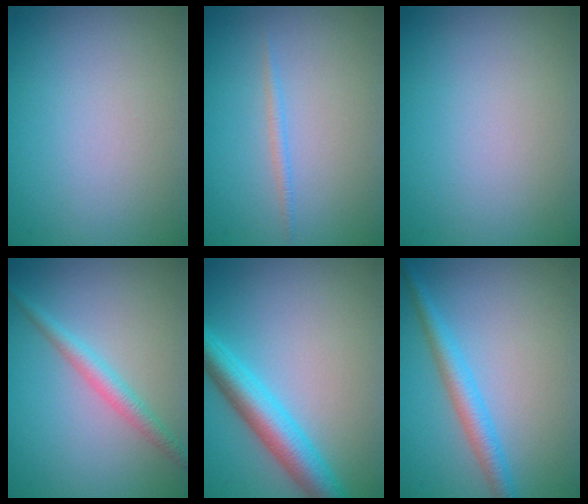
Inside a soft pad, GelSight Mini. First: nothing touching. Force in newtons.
{"total": 0.8, "press": 0.8, "slide": 0.0}
{"total": 0.0}
{"total": 2.1, "press": 2.1, "slide": 0.0}
{"total": 5.0, "press": 5.0, "slide": 0.2}
{"total": 2.7, "press": 2.7, "slide": 0.2}